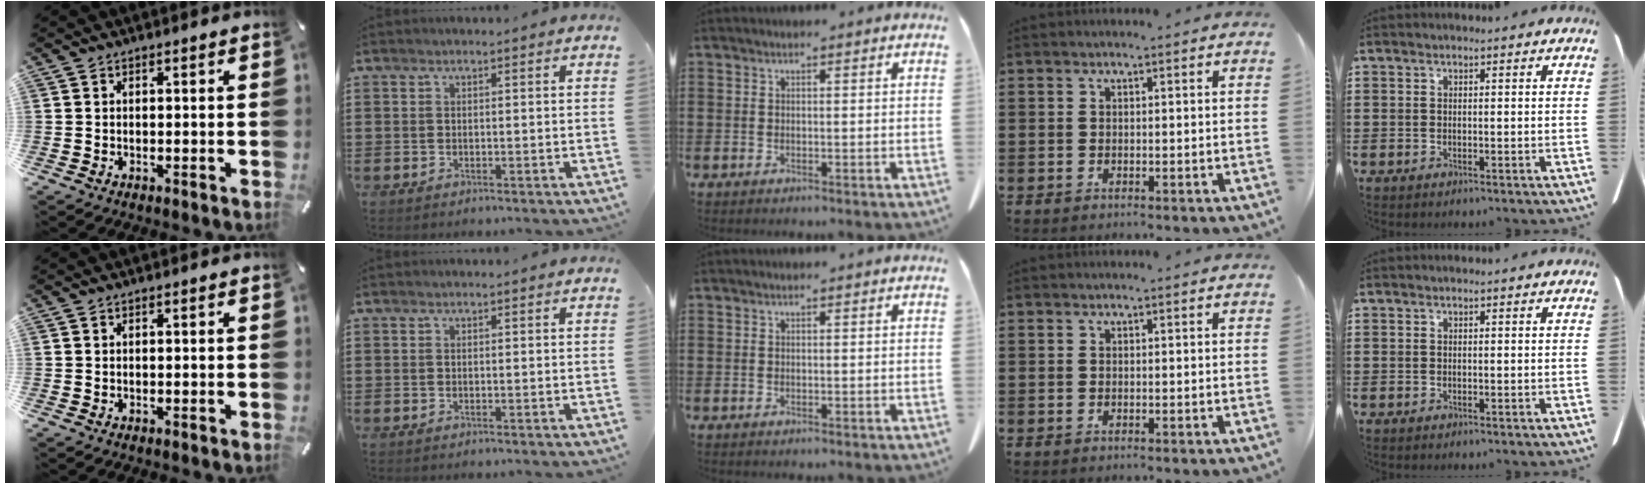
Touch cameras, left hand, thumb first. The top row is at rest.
{}